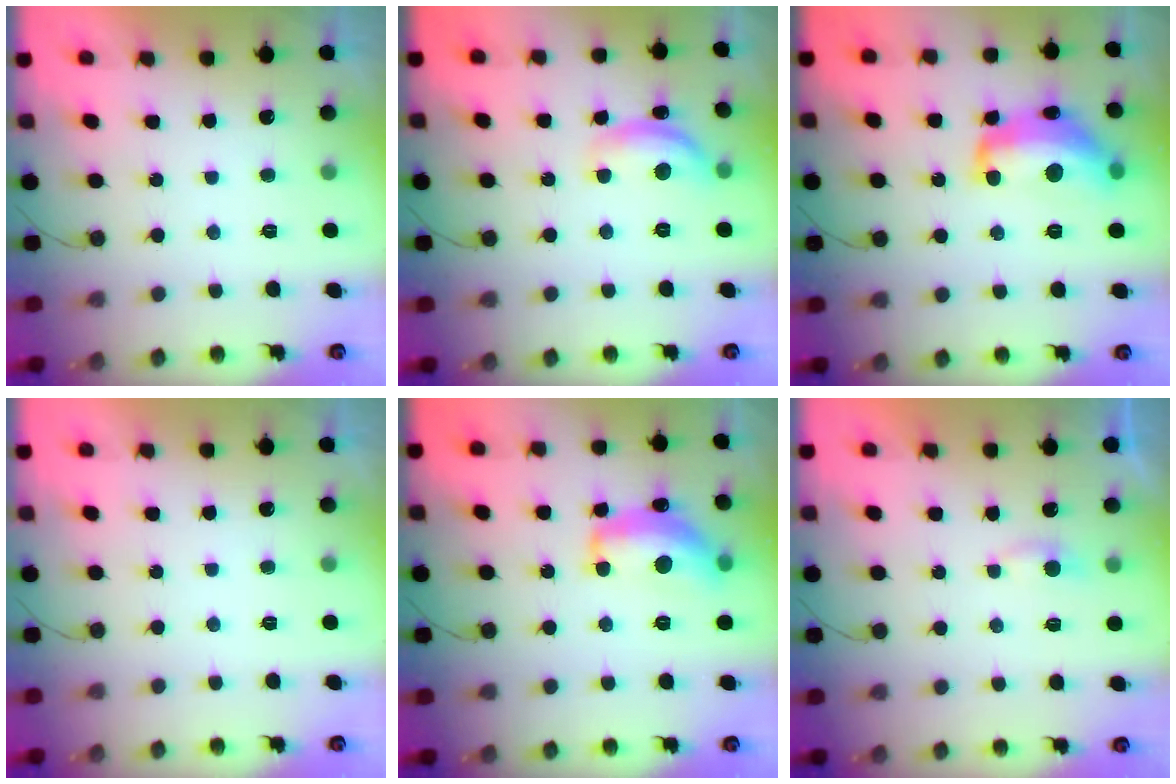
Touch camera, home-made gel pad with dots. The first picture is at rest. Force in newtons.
{"total": 11.2, "press": 11.2, "slide": 0.6}
{"total": 15.0, "press": 15.0, "slide": 1.1}
{"total": 0.0}
{"total": 13.9, "press": 13.8, "slide": 0.7}
{"total": 2.3, "press": 2.3, "slide": 0.3}